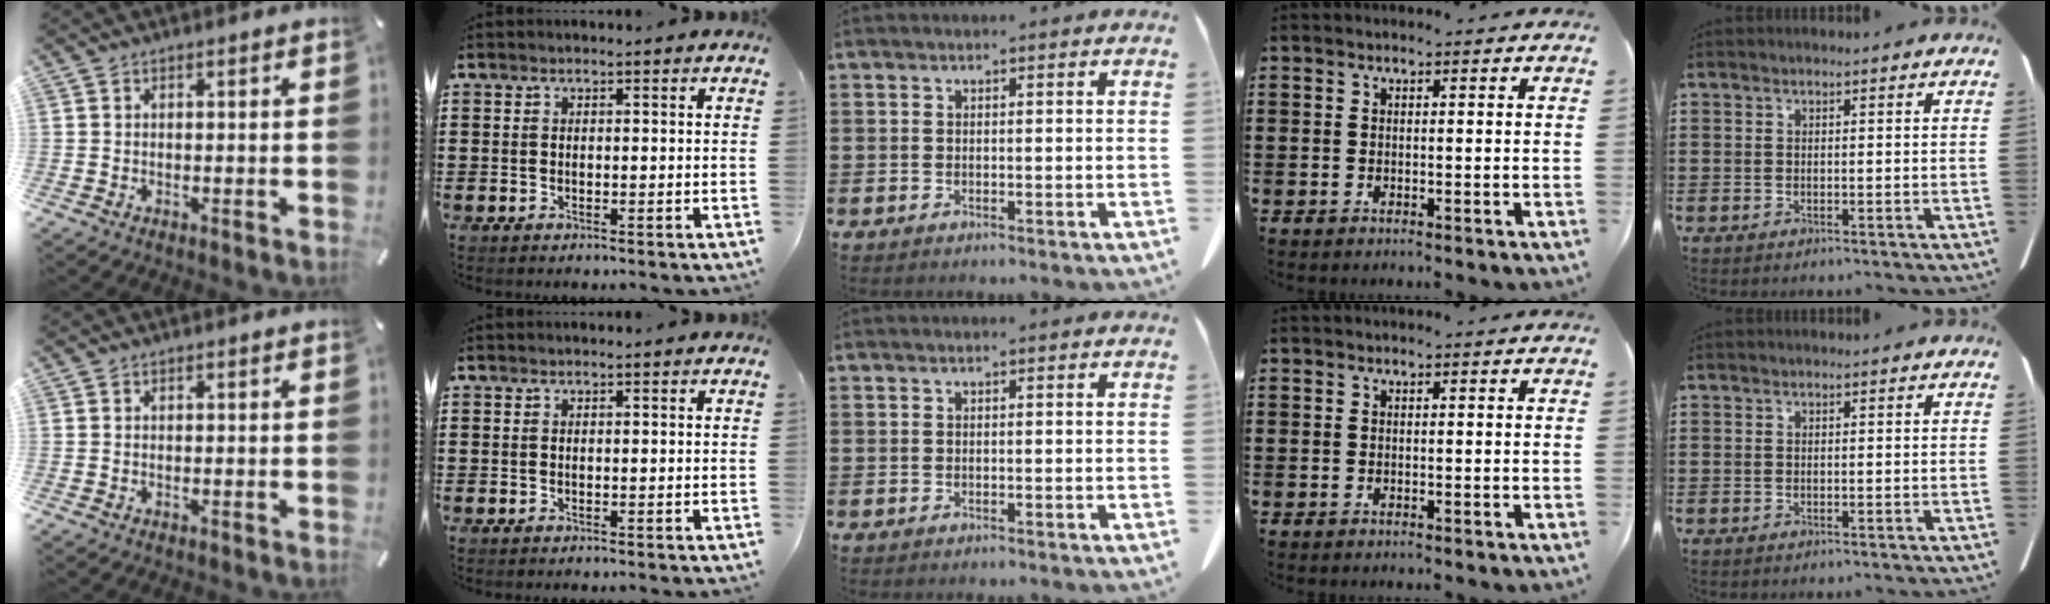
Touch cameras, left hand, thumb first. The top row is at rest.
{}